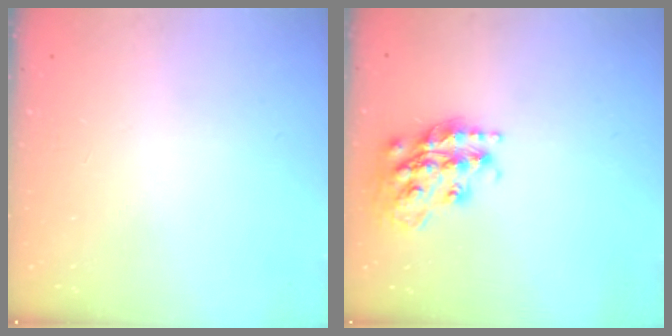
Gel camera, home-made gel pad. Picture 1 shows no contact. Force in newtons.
{"total": 18.3, "press": 18.3, "slide": 1.0}